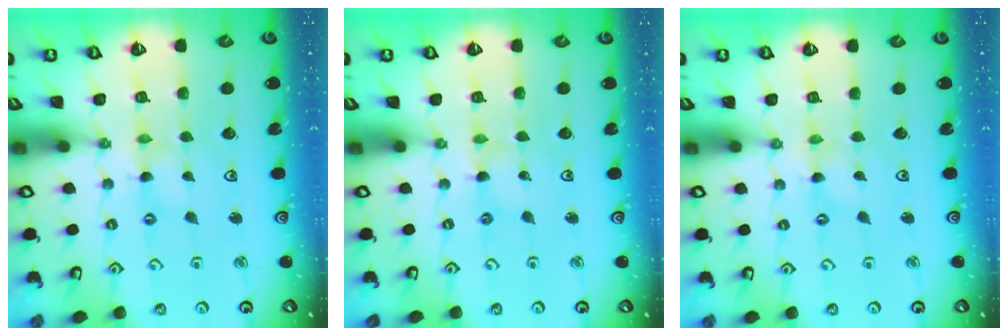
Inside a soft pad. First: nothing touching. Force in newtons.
{"total": 0.0}
{"total": 0.0}